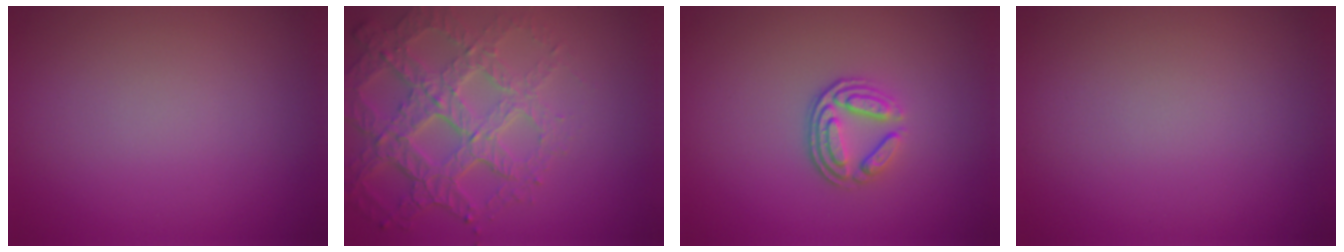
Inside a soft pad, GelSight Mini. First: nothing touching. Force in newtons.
{"total": 7.3, "press": 5.1, "slide": 5.2}
{"total": 3.5, "press": 2.7, "slide": 2.2}
{"total": 0.0}